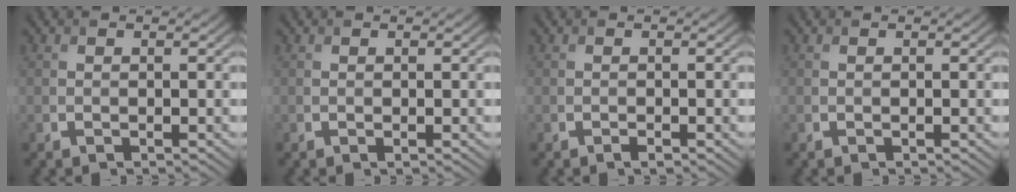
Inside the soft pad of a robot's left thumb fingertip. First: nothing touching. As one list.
[{"total": 0.0}, {"total": 0.5, "force": [-0.4, 0.1, 0.3], "torque": [-0.005, -0.001, -0.005]}, {"total": 0.0}]